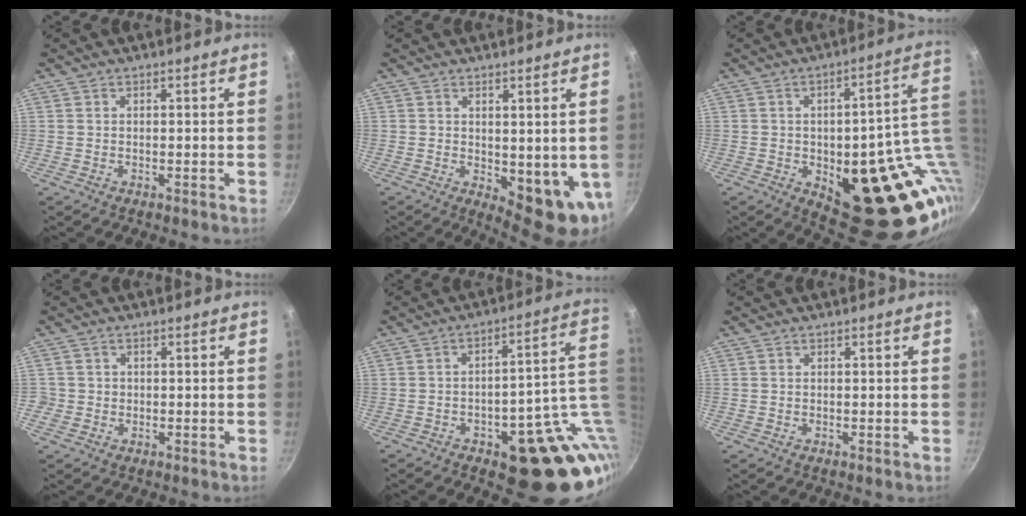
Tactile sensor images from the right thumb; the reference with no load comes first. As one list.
[{"total": 10.3, "force": [-1.8, 4.1, 9.3], "torque": [-0.097, -0.023, -0.010]}, {"total": 28.3, "force": [-4.4, 11.0, 25.7], "torque": [-0.247, 0.016, -0.035]}, {"total": 2.3, "force": [-0.3, 2.3, 0.1], "torque": [0.015, 0.008, -0.004]}, {"total": 22.0, "force": [-5.9, 8.5, 19.5], "torque": [-0.169, 0.045, -0.062]}, {"total": 0.0}]